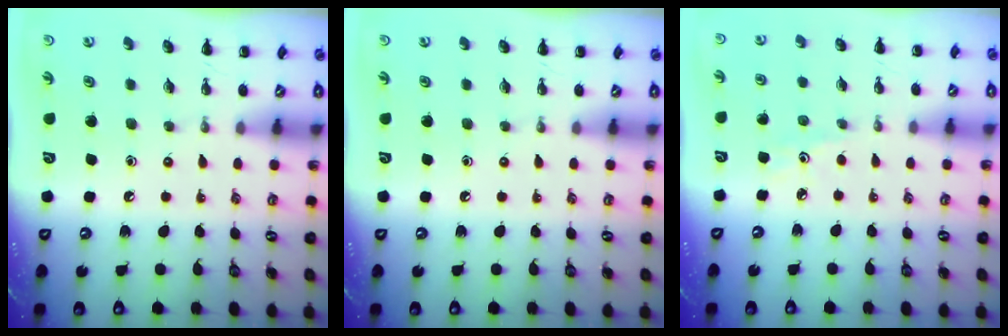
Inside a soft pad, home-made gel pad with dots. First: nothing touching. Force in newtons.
{"total": 0.0}
{"total": 2.2, "press": 2.0, "slide": 0.7}